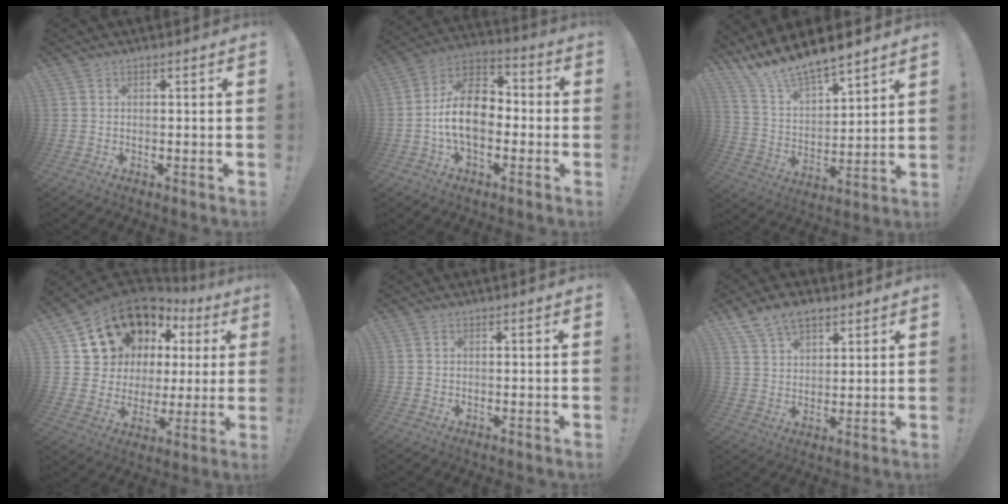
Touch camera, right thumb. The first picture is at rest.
{"total": 15.7, "force": [-2.1, 10.1, 11.9], "torque": [-0.212, 0.025, -0.032]}
{"total": 10.5, "force": [10.3, 0.9, 2.1], "torque": [-0.074, -0.090, 0.186]}
{"total": 15.7, "force": [9.8, 10.8, 5.9], "torque": [-0.095, -0.074, 0.203]}
{"total": 0.0}
{"total": 8.2, "force": [5.8, 4.4, 3.7], "torque": [-0.067, -0.022, 0.113]}